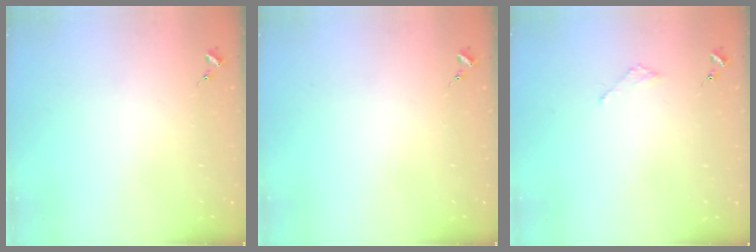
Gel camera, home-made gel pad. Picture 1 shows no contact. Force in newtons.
{"total": 0.0}
{"total": 1.8, "press": 1.8, "slide": 0.2}